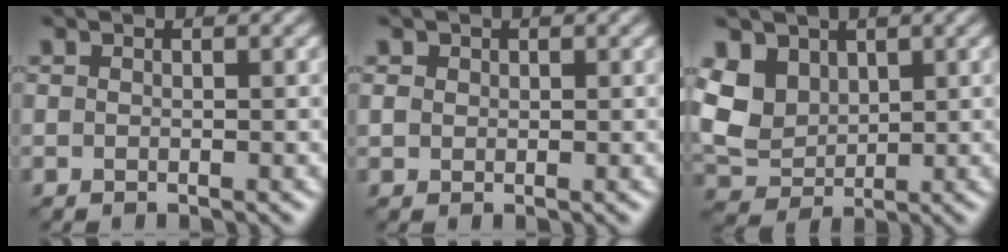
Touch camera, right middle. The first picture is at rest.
{"total": 0.9, "force": [0.4, 0.8, 0.2], "torque": [-0.005, -0.001, 0.007]}
{"total": 5.3, "force": [1.5, 4.1, 3.0], "torque": [-0.069, -0.001, 0.020]}